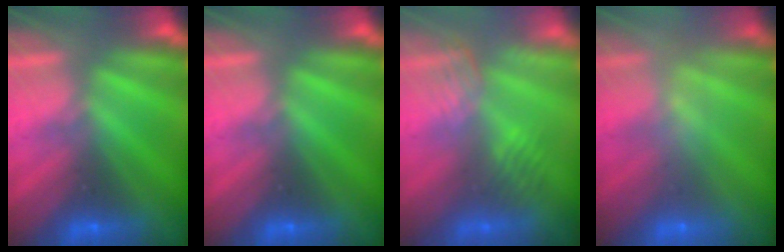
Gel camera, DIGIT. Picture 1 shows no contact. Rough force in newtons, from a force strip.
{"total": 0.0}
{"total": 2.5}
{"total": 2.3}